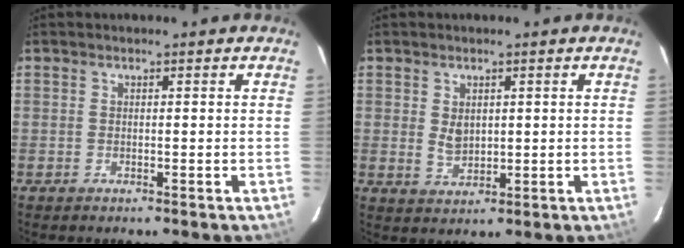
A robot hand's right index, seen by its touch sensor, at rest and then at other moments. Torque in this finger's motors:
{"motor_torque": [0.48, 0.24, 0.29, 0.03]}